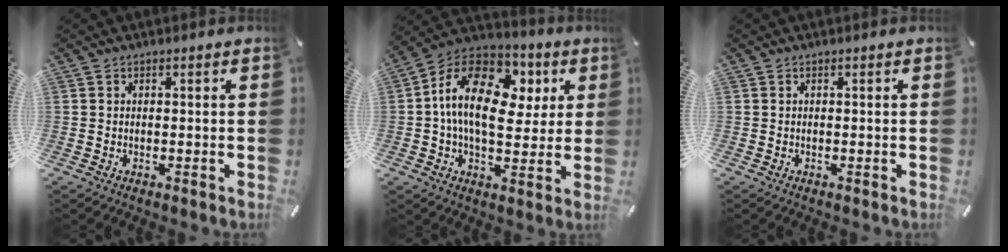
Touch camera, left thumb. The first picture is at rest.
{"total": 18.2, "force": [4.2, 11.3, 13.7], "torque": [-0.260, -0.006, 0.070]}
{"total": 0.0}